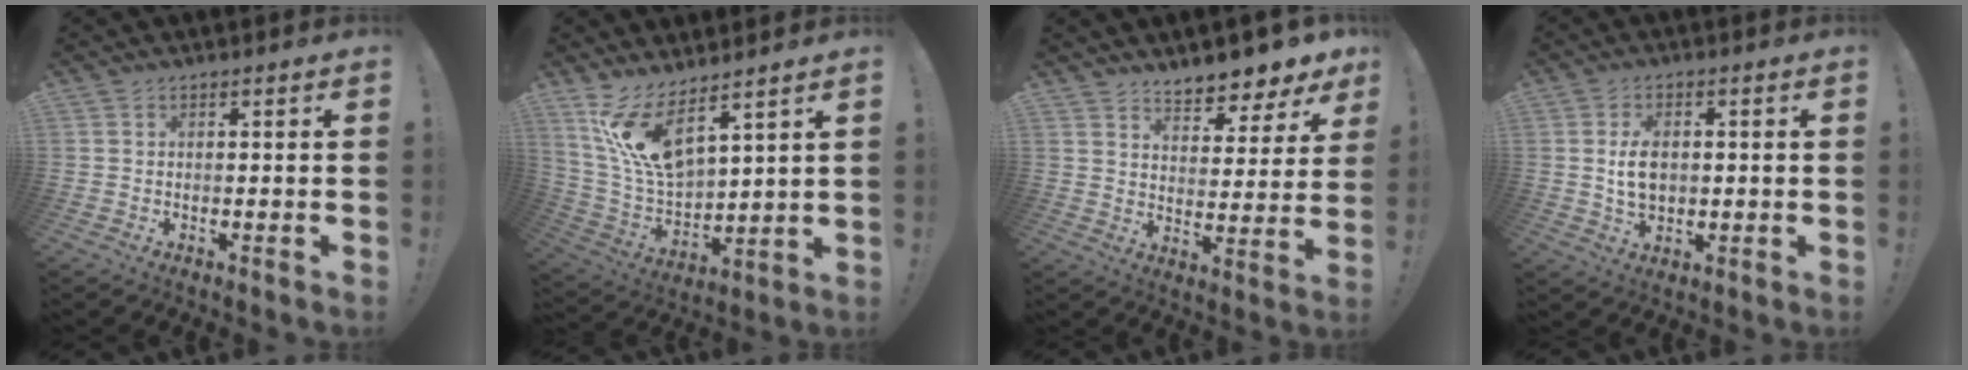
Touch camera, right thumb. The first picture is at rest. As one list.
[{"total": 13.8, "force": [9.6, 4.6, 8.8], "torque": [-0.181, -0.069, 0.178]}, {"total": 7.8, "force": [7.0, 2.3, 2.5], "torque": [-0.029, -0.066, 0.124]}, {"total": 6.7, "force": [0.6, 4.4, 4.9], "torque": [-0.076, -0.004, 0.005]}]